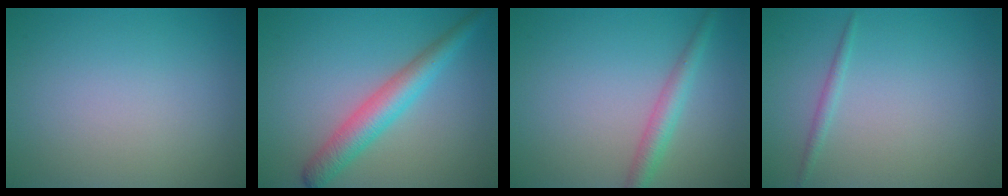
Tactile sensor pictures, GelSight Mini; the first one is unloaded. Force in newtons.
{"total": 4.3, "press": 4.3, "slide": 0.1}
{"total": 2.5, "press": 2.5, "slide": 0.0}
{"total": 0.9, "press": 0.9, "slide": 0.0}